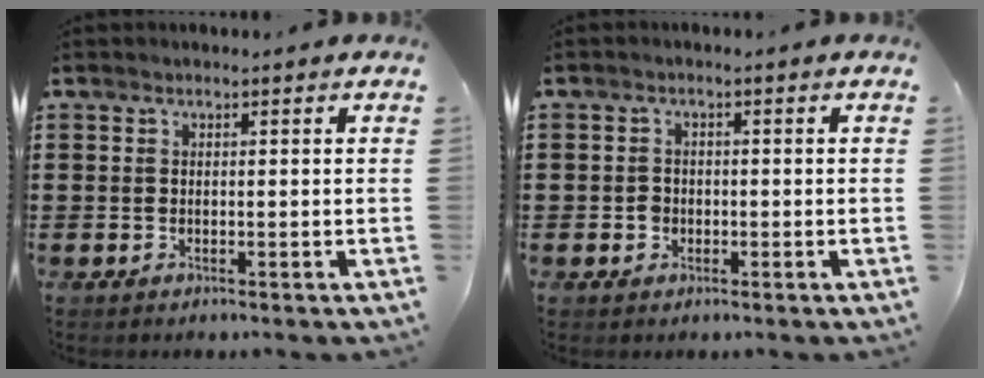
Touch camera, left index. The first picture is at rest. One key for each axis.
{"total": 1.5, "fx": -0.4, "fy": 1.3, "fz": 0.6, "tx": -0.016, "ty": 0.004, "tz": -0.009}